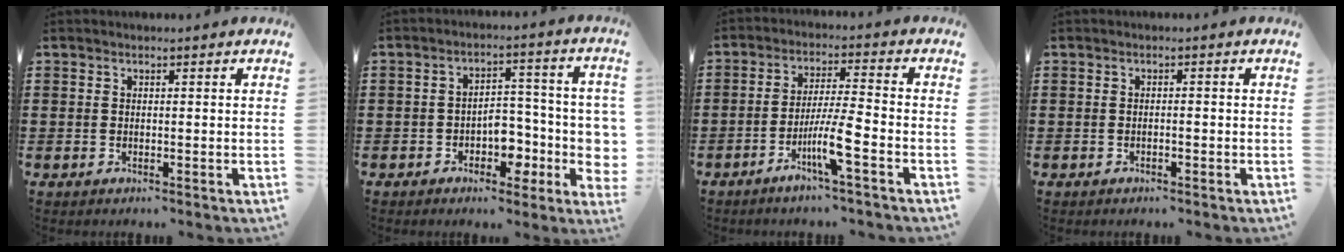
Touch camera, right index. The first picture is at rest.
{"total": 6.1, "force": [-2.4, 3.9, 4.0], "torque": [-0.055, 0.008, -0.047]}
{"total": 6.7, "force": [-3.4, -0.1, 5.7], "torque": [-0.117, -0.012, -0.067]}
{"total": 0.7, "force": [-0.4, 0.1, 0.6], "torque": [-0.012, -0.005, -0.006]}